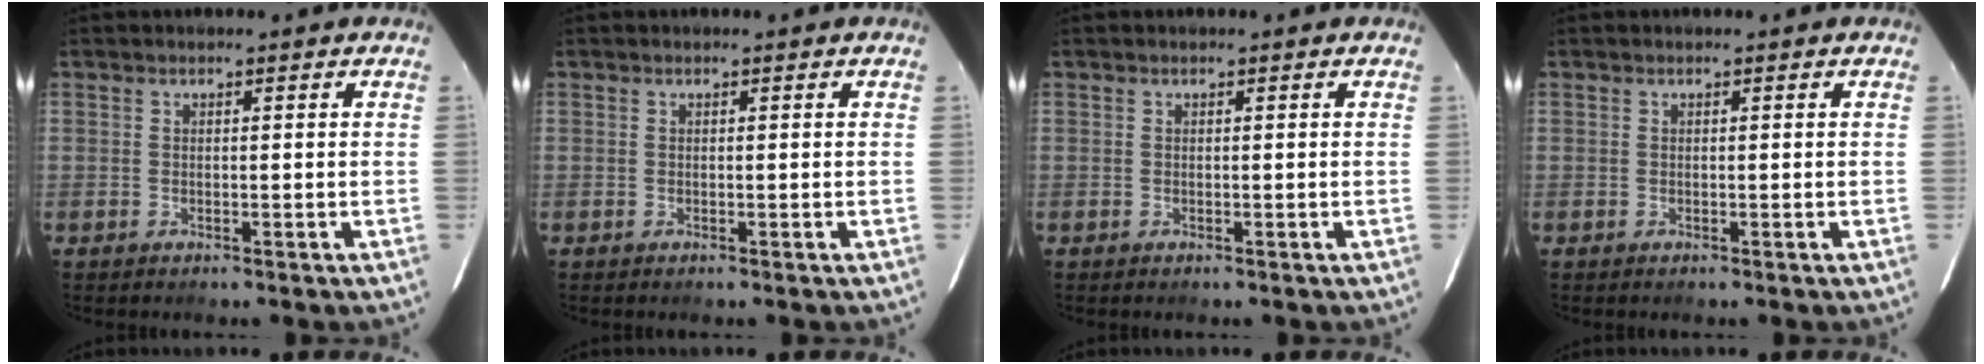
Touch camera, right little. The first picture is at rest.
{"total": 0.0}
{"total": 0.0}
{"total": 0.0}